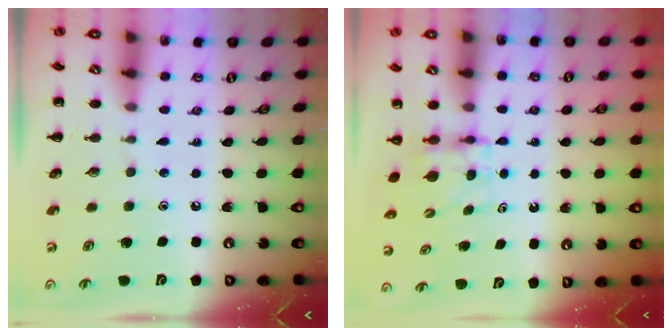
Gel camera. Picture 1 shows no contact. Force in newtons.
{"total": 5.3, "press": 5.3, "slide": 0.3}